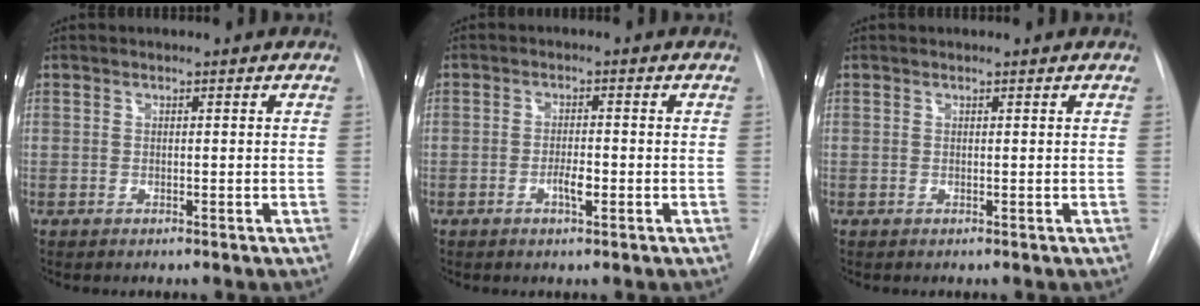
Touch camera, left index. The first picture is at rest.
{"total": 2.4, "force": [-0.9, 0.6, 2.2], "torque": [-0.037, 0.002, -0.016]}
{"total": 0.9, "force": [0.9, 0.1, 0.1], "torque": [-0.006, 0.010, 0.012]}